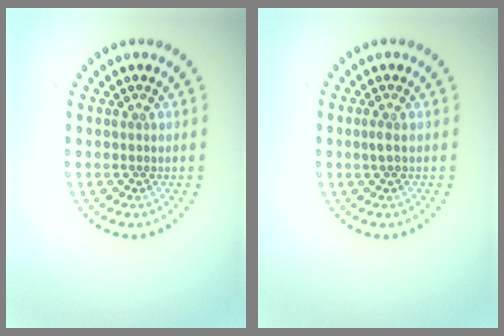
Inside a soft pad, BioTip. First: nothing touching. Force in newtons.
{"total": 0.6, "press": 0.5, "slide": 0.2}